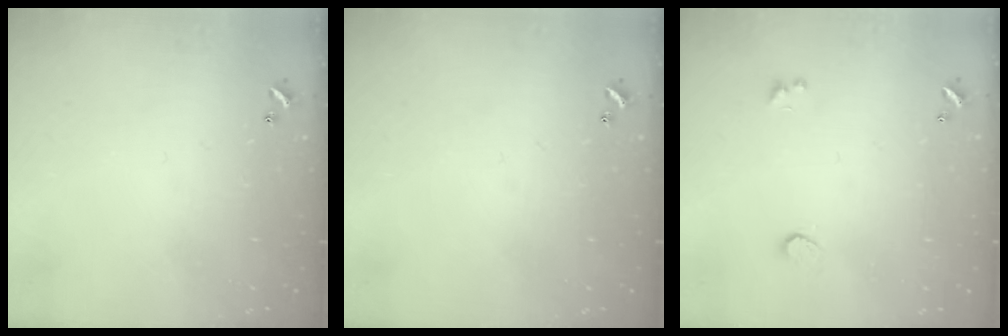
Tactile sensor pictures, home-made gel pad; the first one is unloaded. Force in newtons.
{"total": 0.0}
{"total": 1.0, "press": 0.7, "slide": 0.7}